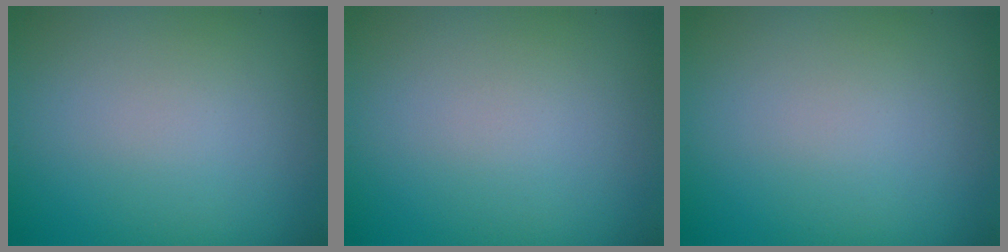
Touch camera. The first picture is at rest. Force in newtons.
{"total": 0.0}
{"total": 0.0}